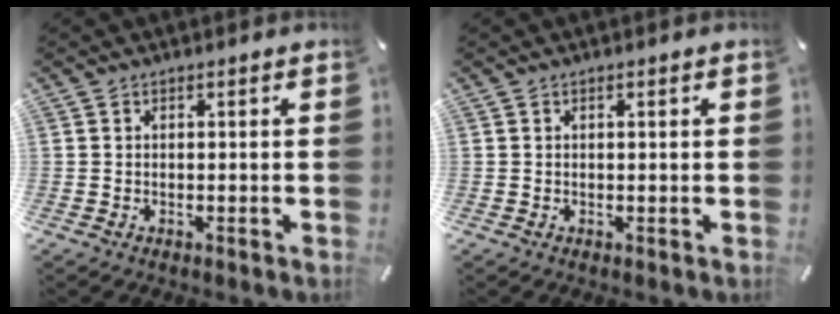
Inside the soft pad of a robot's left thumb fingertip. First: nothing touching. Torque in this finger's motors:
{"motor_torque": [-0.38, -0.34, 0.08, 0.06, -0.01]}